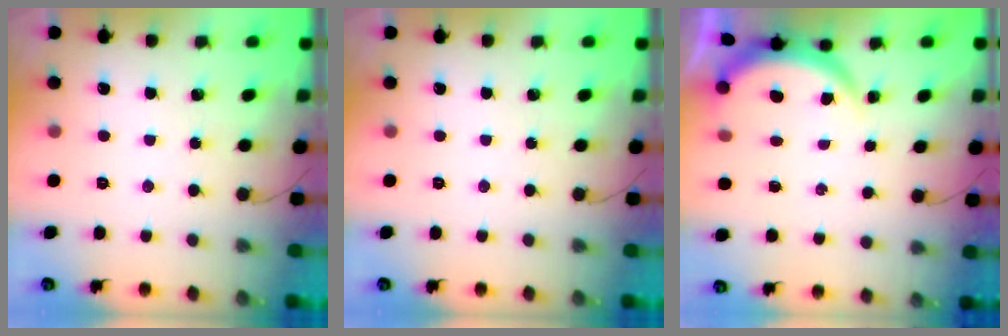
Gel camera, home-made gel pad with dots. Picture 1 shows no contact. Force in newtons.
{"total": 0.0}
{"total": 3.8, "press": 3.8, "slide": 0.3}